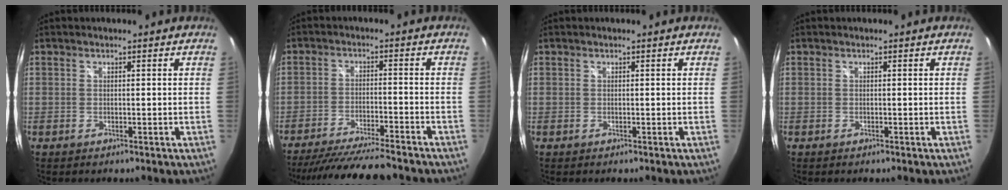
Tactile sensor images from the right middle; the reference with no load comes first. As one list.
[{"total": 15.7, "force": [-13.9, 1.5, 7.1], "torque": [-0.141, -0.019, -0.217]}, {"total": 0.0}, {"total": 0.0}]